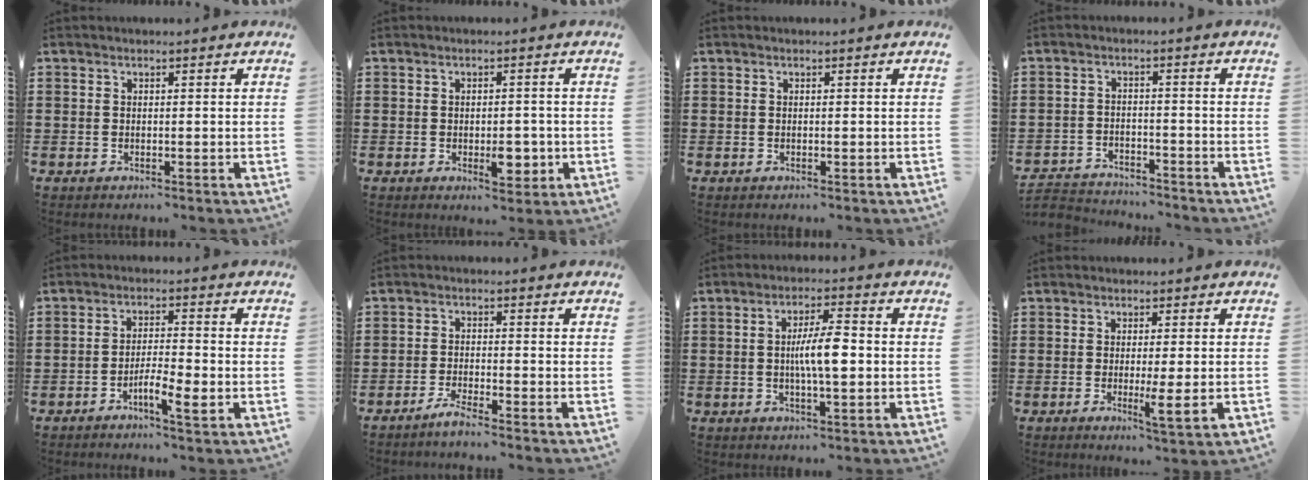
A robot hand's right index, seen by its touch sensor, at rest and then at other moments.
{"total": 5.2, "force": [-1.4, 2.5, 4.4], "torque": [-0.062, 0.005, -0.023]}
{"total": 0.0}
{"total": 3.5, "force": [-3.4, 0.5, 0.0], "torque": [-0.014, -0.001, -0.076]}
{"total": 5.4, "force": [-2.7, 0.9, 4.6], "torque": [-0.083, -0.003, -0.050]}
{"total": 2.4, "force": [-2.2, -0.3, 1.0], "torque": [-0.025, 0.000, -0.044]}
{"total": 6.8, "force": [-0.2, 1.5, 6.6], "torque": [-0.117, 0.005, -0.006]}
{"total": 4.5, "force": [-0.9, 0.1, 4.4], "torque": [-0.077, -0.013, -0.014]}